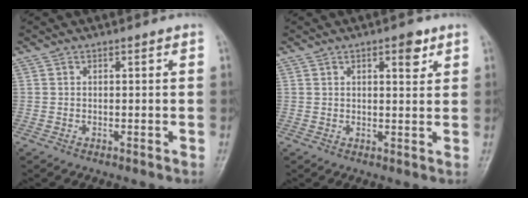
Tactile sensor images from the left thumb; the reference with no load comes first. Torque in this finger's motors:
{"motor_torque": [0.13, 0.21, -0.29, -0.14, 0.05]}